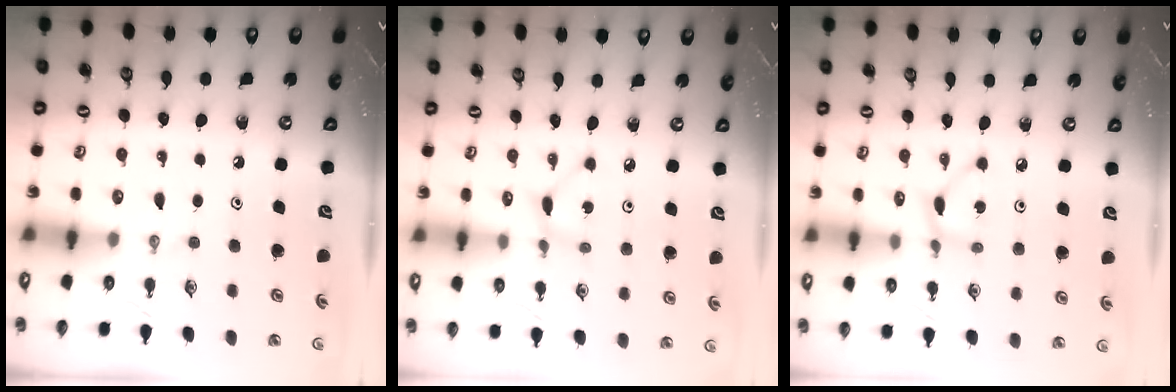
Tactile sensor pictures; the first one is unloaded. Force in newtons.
{"total": 2.0, "press": 2.0, "slide": 0.2}
{"total": 3.9, "press": 3.9, "slide": 0.2}